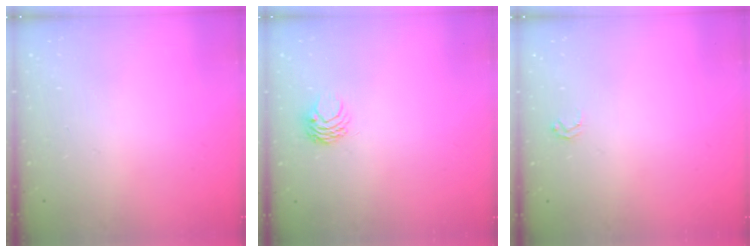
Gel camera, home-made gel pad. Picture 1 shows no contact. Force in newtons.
{"total": 3.5, "press": 3.4, "slide": 0.4}
{"total": 2.5, "press": 2.5, "slide": 0.3}